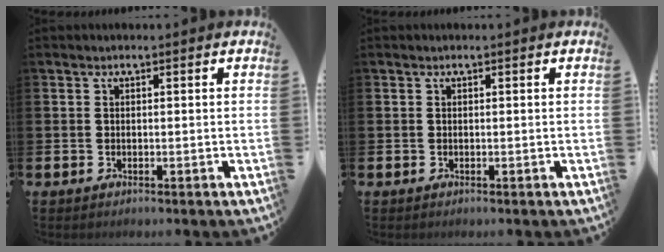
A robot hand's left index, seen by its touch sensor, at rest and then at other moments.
{"total": 0.0}